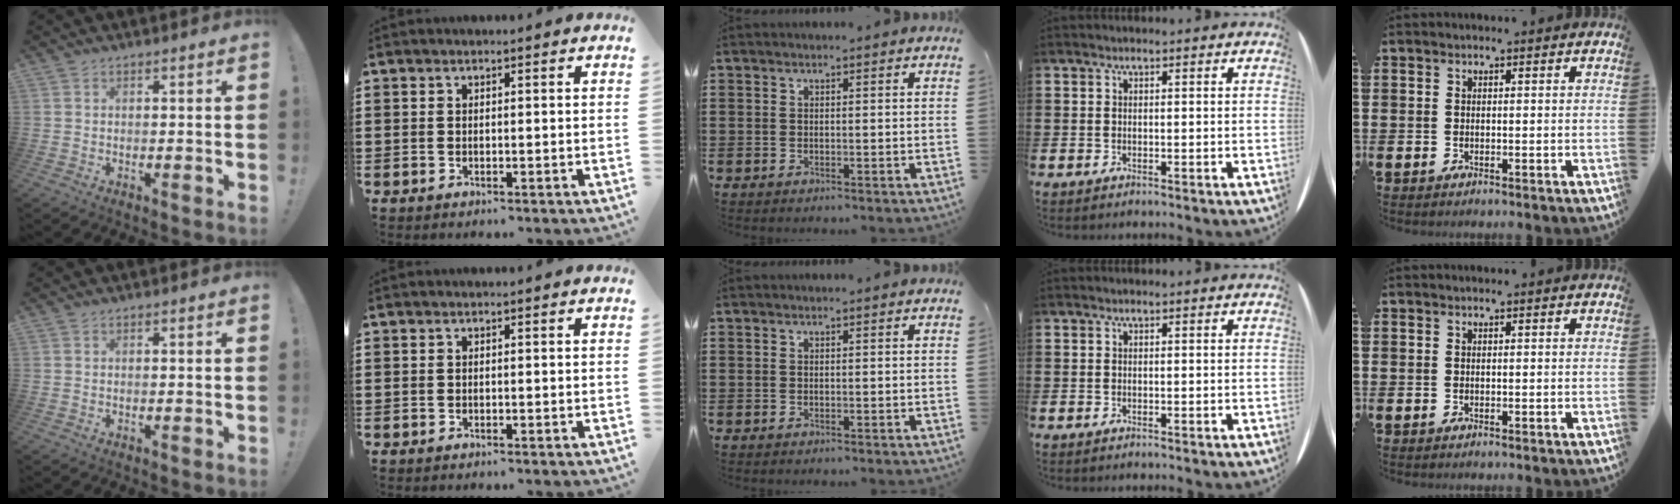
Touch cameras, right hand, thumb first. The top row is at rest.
{}